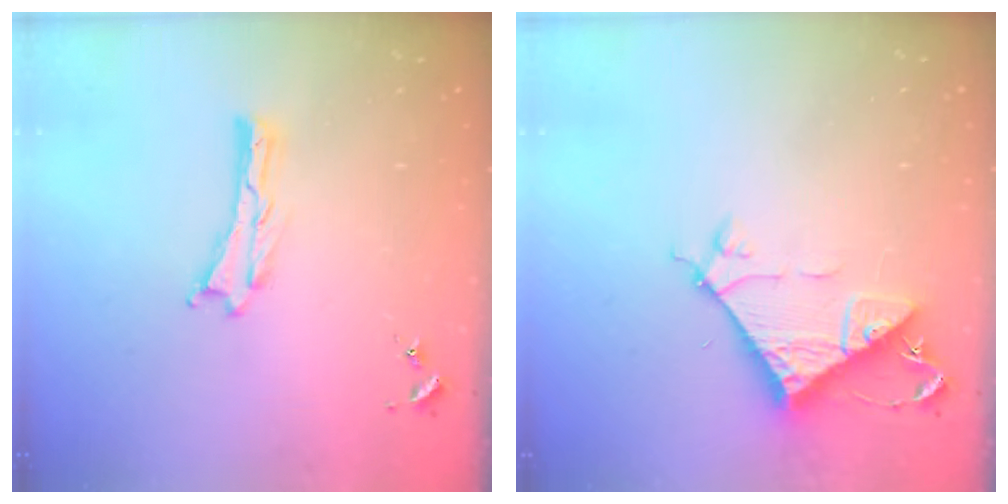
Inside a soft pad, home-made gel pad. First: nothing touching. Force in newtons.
{"total": 7.7, "press": 7.7, "slide": 0.8}